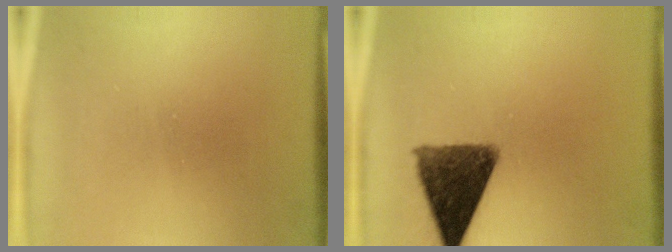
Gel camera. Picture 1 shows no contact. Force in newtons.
{"total": 11.6}